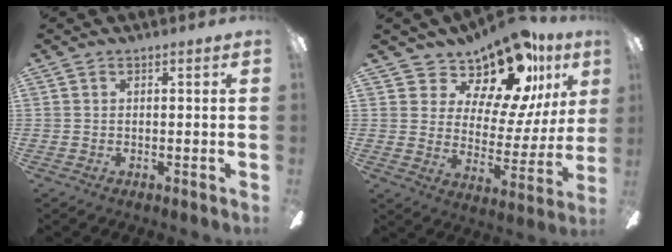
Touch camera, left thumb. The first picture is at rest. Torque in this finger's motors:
{"motor_torque": [0.50, 0.56, -0.09, 0.01, 0.04]}